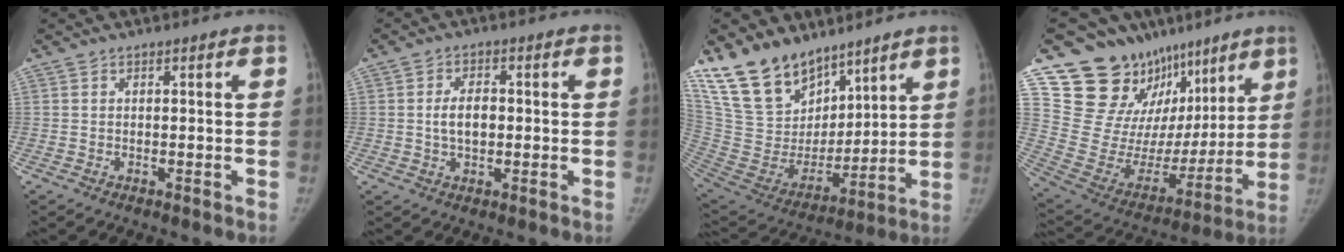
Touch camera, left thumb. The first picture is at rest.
{"total": 4.7, "force": [0.0, 2.8, 3.7], "torque": [-0.063, 0.007, -0.001]}
{"total": 20.1, "force": [14.8, 11.0, 8.1], "torque": [-0.107, -0.064, 0.290]}
{"total": 23.8, "force": [15.7, 15.0, 9.8], "torque": [-0.107, -0.050, 0.263]}